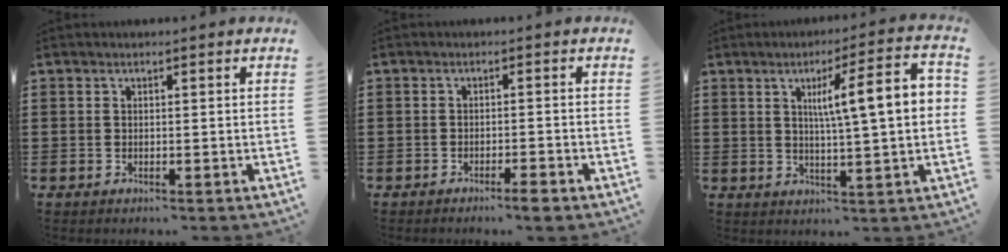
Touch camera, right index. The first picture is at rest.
{"total": 2.1, "force": [-1.8, 0.0, 1.1], "torque": [-0.020, -0.001, -0.033]}
{"total": 9.9, "force": [2.0, 1.2, 9.6], "torque": [-0.166, 0.000, 0.024]}